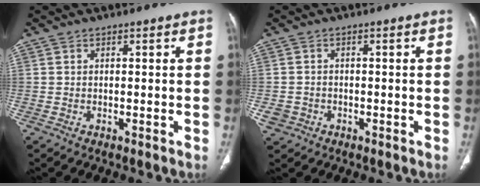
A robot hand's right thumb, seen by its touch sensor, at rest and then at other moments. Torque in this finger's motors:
{"motor_torque": [1.05, 0.95, 0.15, -0.34, 0.35]}